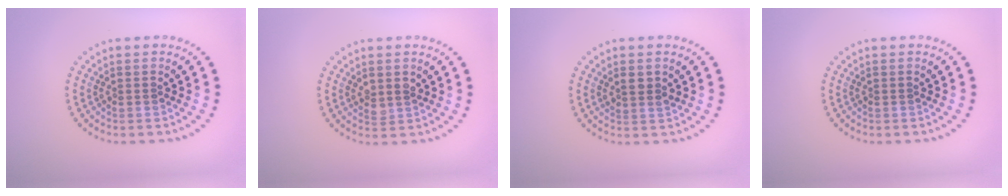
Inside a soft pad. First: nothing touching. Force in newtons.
{"total": 1.3, "press": 1.2, "slide": 0.6}
{"total": 1.5, "press": 1.4, "slide": 0.5}
{"total": 0.0}